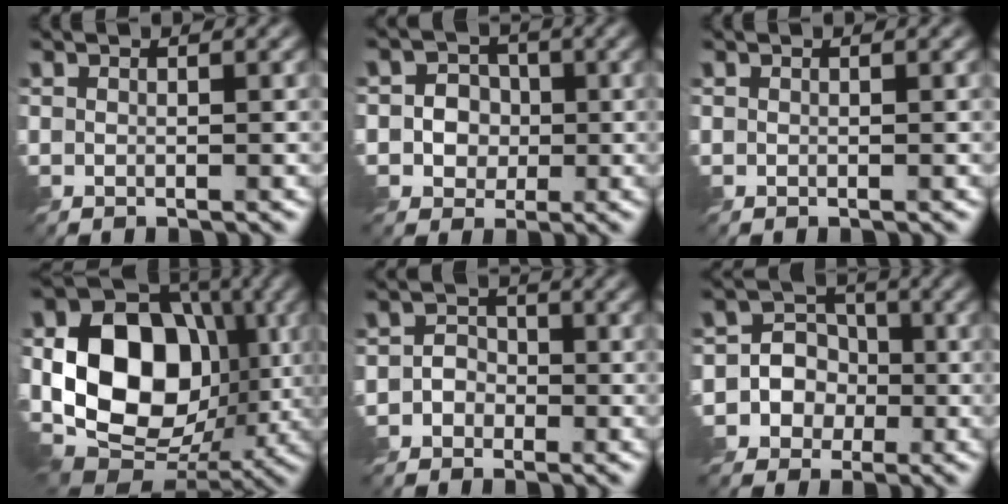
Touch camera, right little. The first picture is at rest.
{"total": 3.9, "force": [-0.4, 3.6, 1.4], "torque": [-0.012, 0.011, -0.024]}
{"total": 0.0}
{"total": 14.2, "force": [0.4, 10.7, 9.4], "torque": [-0.165, -0.007, -0.002]}
{"total": 2.2, "force": [-1.1, 1.9, 0.4], "torque": [0.019, 0.004, -0.033]}
{"total": 5.6, "force": [-1.7, 5.2, 1.2], "torque": [-0.002, 0.024, -0.051]}